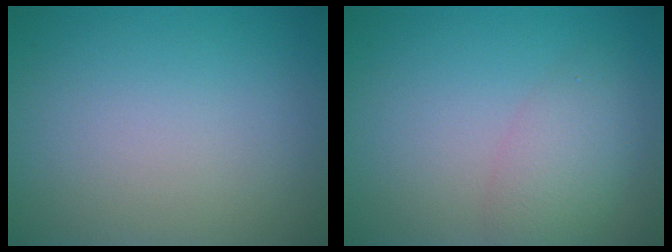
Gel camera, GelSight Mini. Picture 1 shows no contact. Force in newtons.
{"total": 3.3, "press": 3.3, "slide": 0.2}